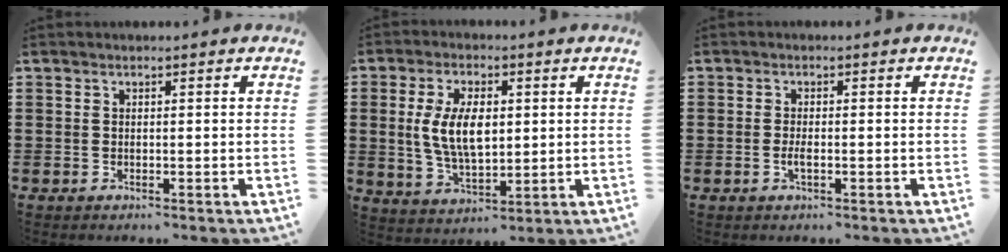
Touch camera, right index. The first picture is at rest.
{"total": 8.6, "force": [0.9, 4.3, 7.3], "torque": [-0.148, 0.005, 0.011]}
{"total": 1.6, "force": [-0.5, 0.4, 1.5], "torque": [-0.035, -0.004, -0.011]}